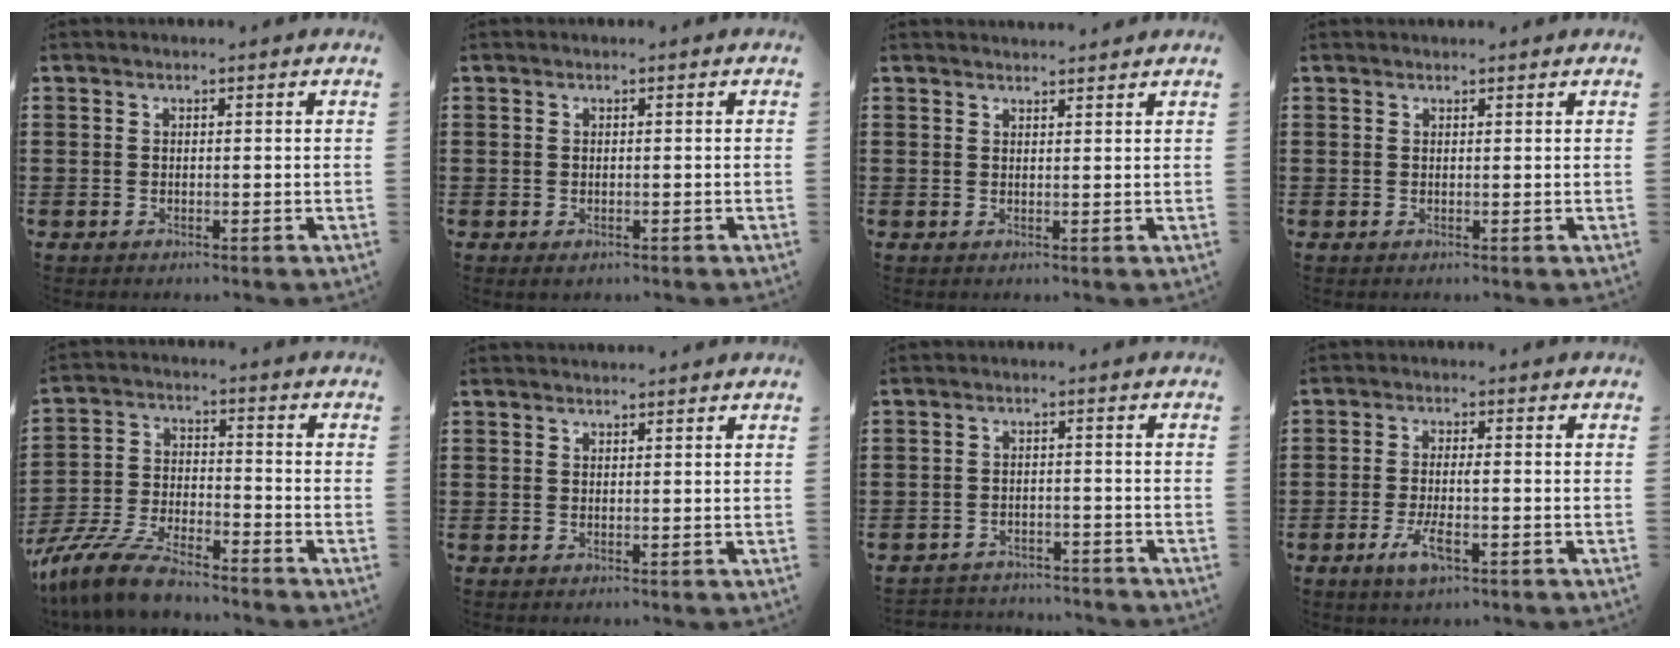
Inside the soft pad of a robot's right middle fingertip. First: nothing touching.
{"total": 0.0}
{"total": 1.6, "force": [1.5, 0.1, 0.2], "torque": [0.001, -0.002, 0.027]}
{"total": 0.5, "force": [0.5, 0.1, 0.0], "torque": [0.006, -0.003, 0.008]}
{"total": 9.0, "force": [-8.1, 1.5, 3.6], "torque": [-0.084, 0.011, -0.161]}
{"total": 0.9, "force": [0.9, 0.1, 0.0], "torque": [-0.002, -0.001, 0.018]}
{"total": 2.8, "force": [-2.7, 0.3, -0.1], "torque": [-0.004, 0.000, -0.060]}
{"total": 4.3, "force": [-1.5, 1.2, 3.8], "torque": [-0.083, -0.004, -0.035]}